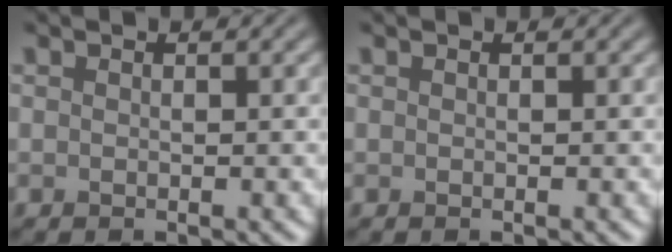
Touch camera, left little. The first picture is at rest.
{"total": 0.0}